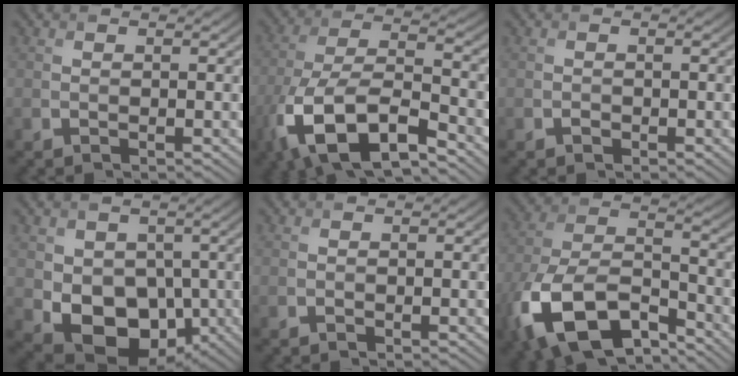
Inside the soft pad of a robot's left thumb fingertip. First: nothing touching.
{"total": 13.9, "force": [-7.7, 5.5, 10.2], "torque": [-0.217, -0.018, -0.157]}
{"total": 0.6, "force": [-0.4, 0.5, 0.2], "torque": [-0.003, -0.003, -0.007]}
{"total": 9.1, "force": [-1.0, 6.9, 5.8], "torque": [-0.111, -0.028, -0.018]}
{"total": 0.0}
{"total": 15.8, "force": [-9.1, 7.8, 10.3], "torque": [-0.239, -0.034, -0.181]}